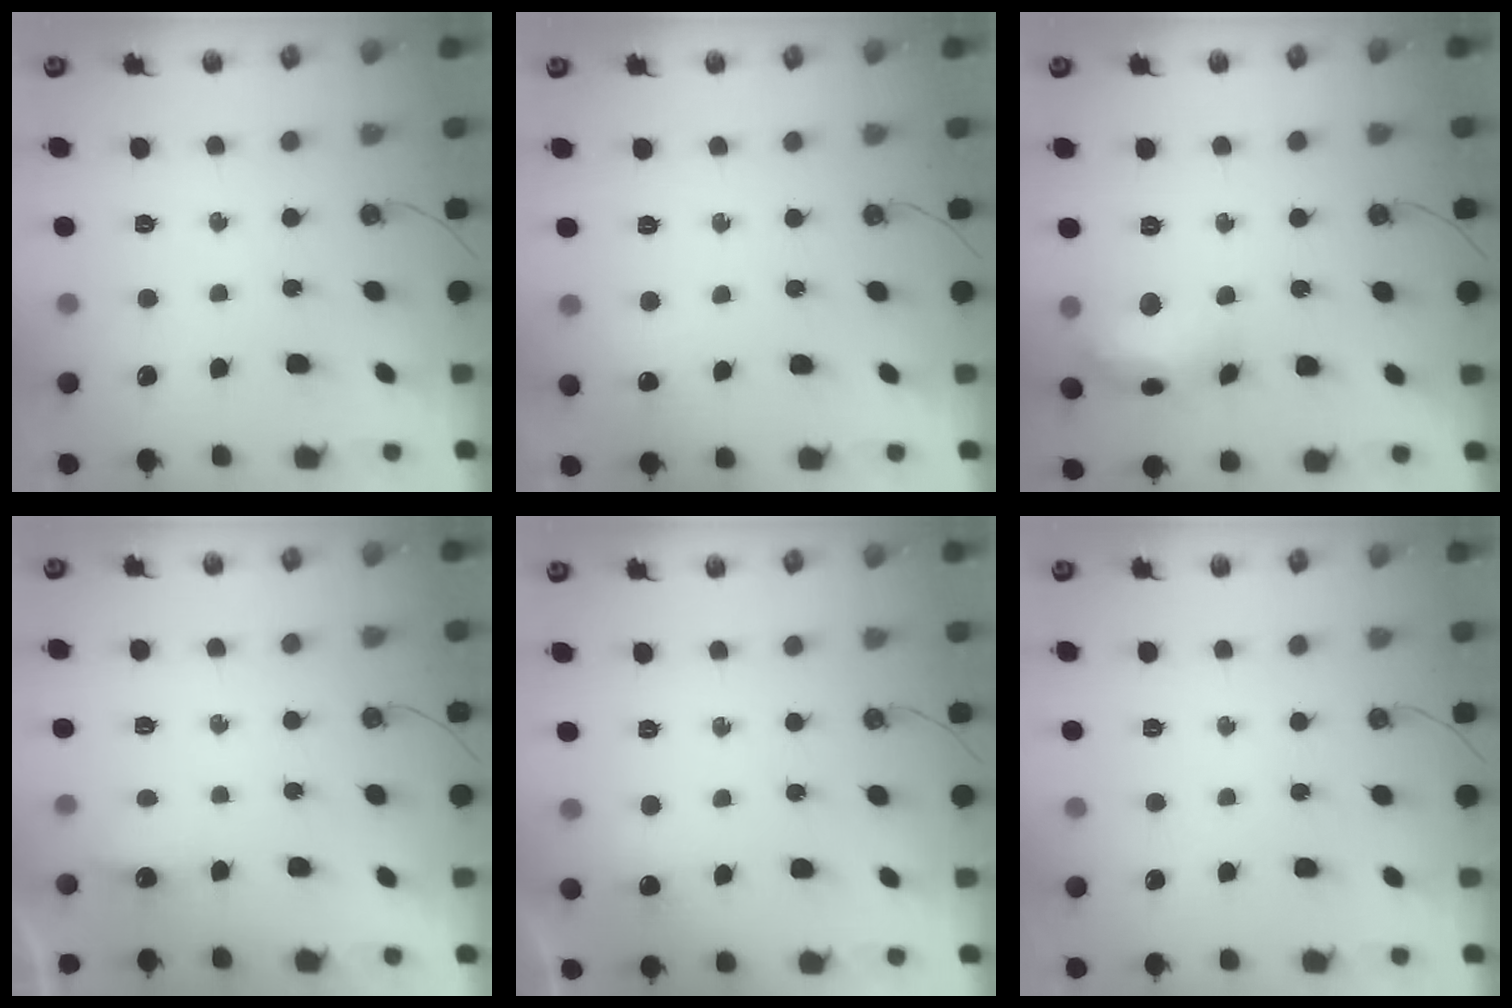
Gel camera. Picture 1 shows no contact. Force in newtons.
{"total": 4.2, "press": 4.2, "slide": 0.5}
{"total": 16.8, "press": 16.7, "slide": 1.8}
{"total": 2.9, "press": 2.9, "slide": 0.3}
{"total": 4.2, "press": 3.9, "slide": 1.5}
{"total": 0.0}